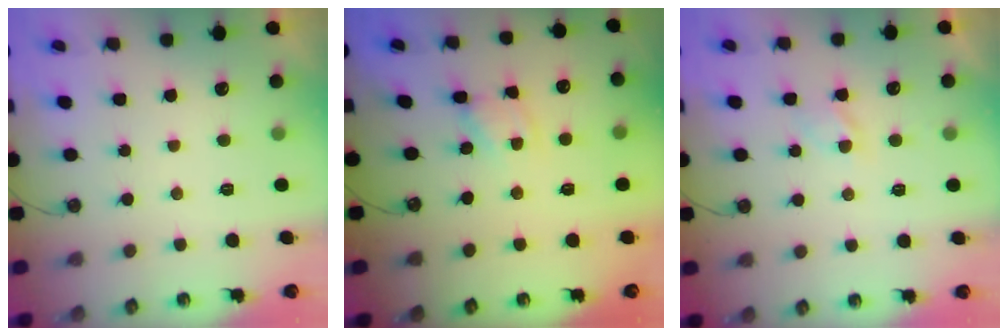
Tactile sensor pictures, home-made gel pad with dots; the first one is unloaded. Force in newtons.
{"total": 3.1, "press": 3.1, "slide": 0.1}
{"total": 2.9, "press": 2.8, "slide": 0.6}